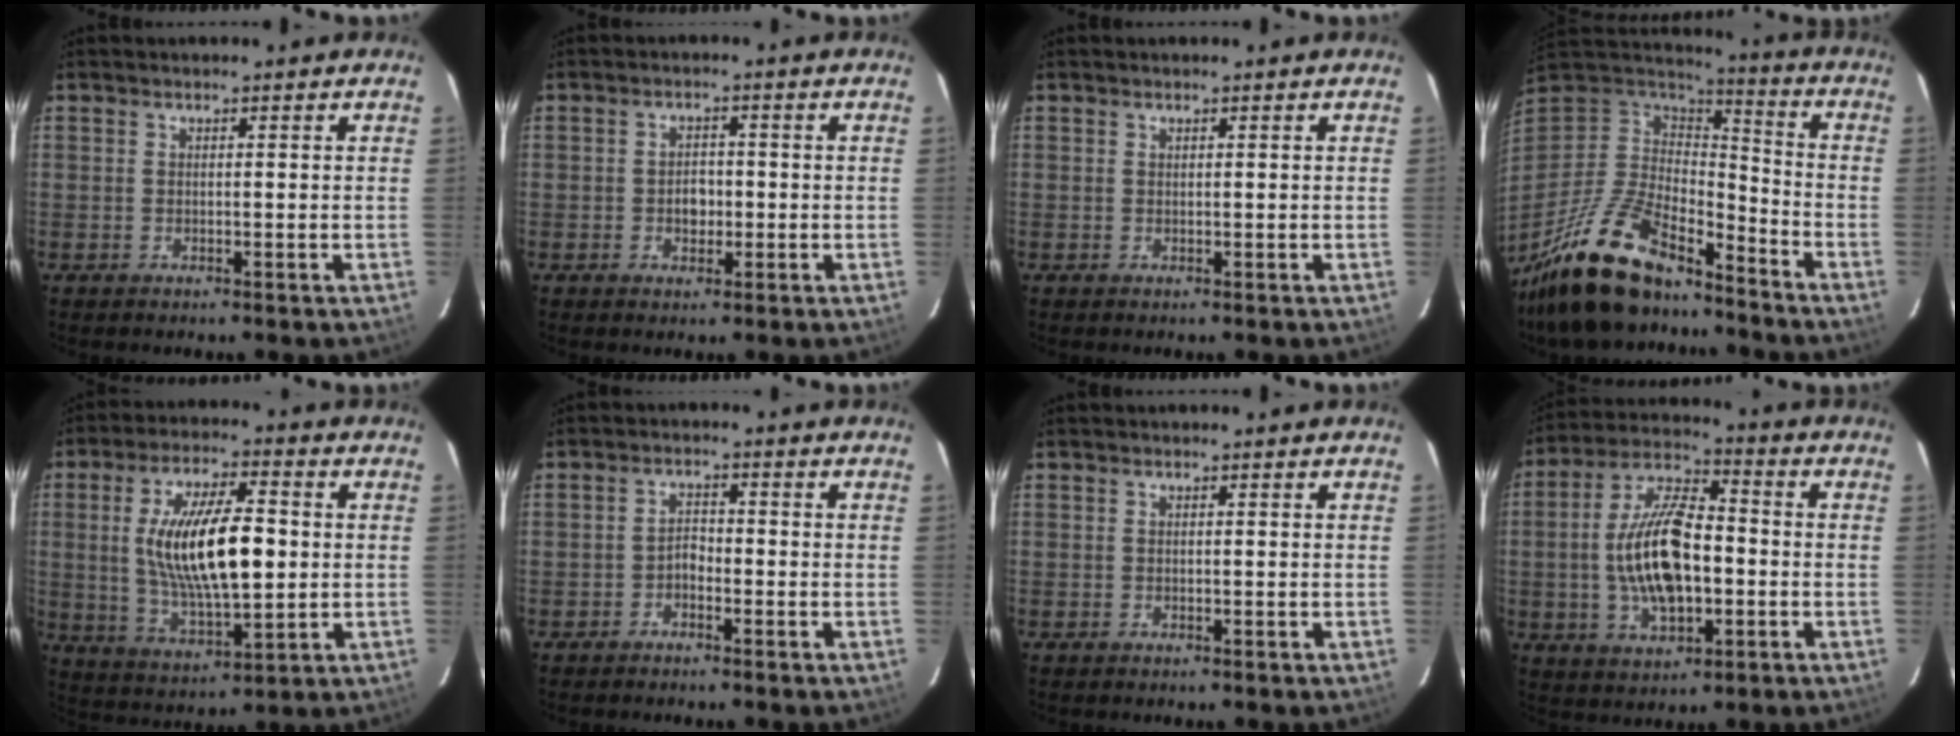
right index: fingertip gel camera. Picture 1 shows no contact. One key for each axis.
{"total": 3.0, "fx": -0.6, "fy": 2.3, "fz": 1.8, "tx": -0.031, "ty": 0.006, "tz": -0.007}
{"total": 0.0}
{"total": 22.0, "fx": -16.6, "fy": 7.8, "fz": 12.1, "tx": -0.253, "ty": -0.028, "tz": -0.292}
{"total": 16.7, "fx": 1.0, "fy": 5.9, "fz": 15.6, "tx": -0.287, "ty": -0.001, "tz": 0.027}
{"total": 2.0, "fx": -1.5, "fy": 1.0, "fz": 0.8, "tx": -0.017, "ty": 0.007, "tz": -0.025}
{"total": 0.0}
{"total": 15.5, "fx": -2.1, "fy": 7.2, "fz": 13.6, "tx": -0.272, "ty": 0.010, "tz": -0.034}